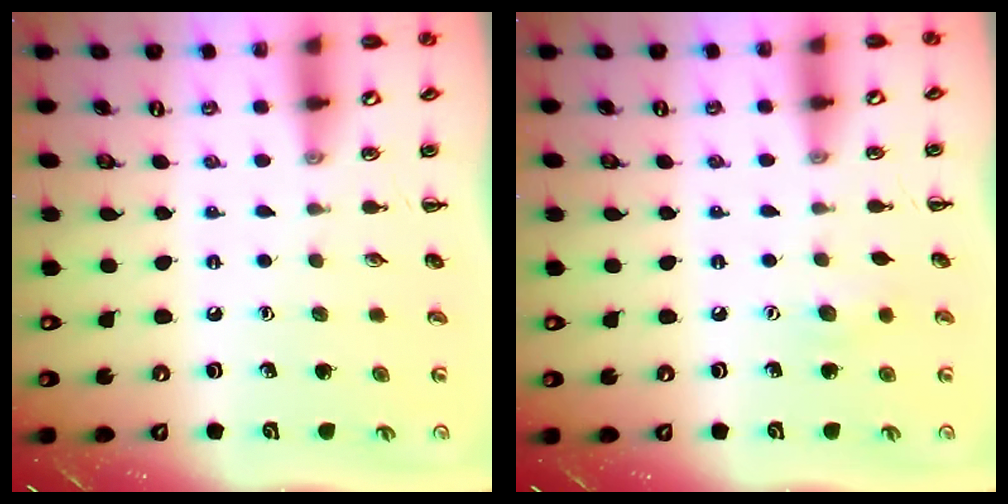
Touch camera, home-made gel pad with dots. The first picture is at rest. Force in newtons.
{"total": 5.7, "press": 5.6, "slide": 1.0}